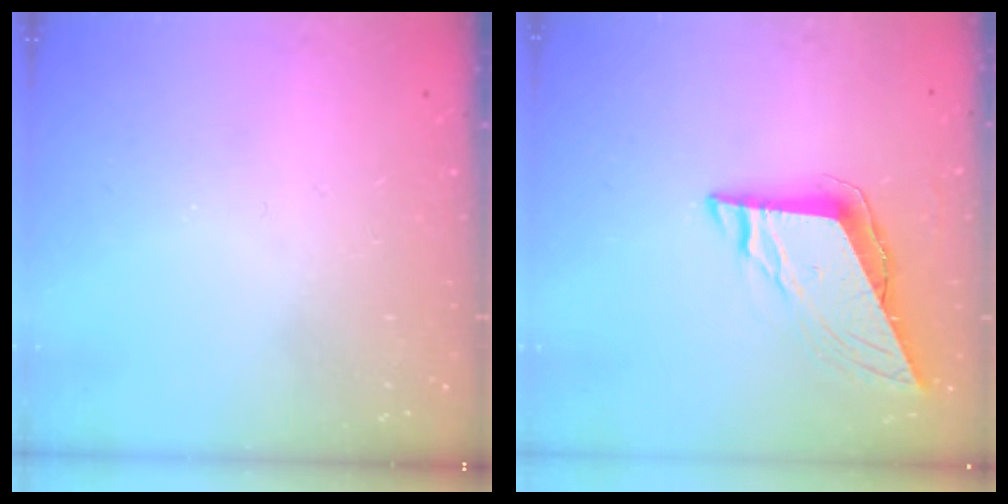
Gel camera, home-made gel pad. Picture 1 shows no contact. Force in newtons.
{"total": 8.6, "press": 8.5, "slide": 1.3}